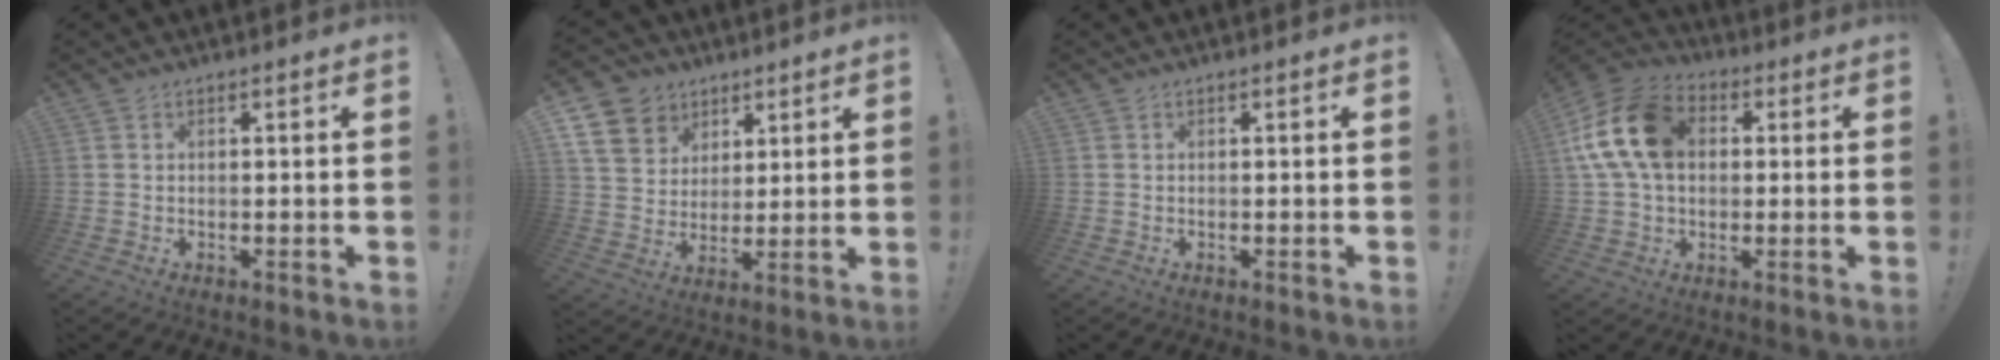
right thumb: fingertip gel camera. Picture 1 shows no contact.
{"total": 12.1, "force": [6.1, 9.7, 3.7], "torque": [-0.059, -0.034, 0.126]}
{"total": 0.0}
{"total": 17.5, "force": [3.6, 12.5, 11.7], "torque": [-0.215, 0.009, 0.071]}